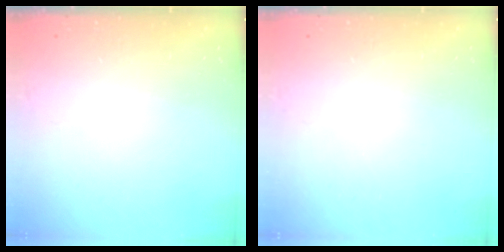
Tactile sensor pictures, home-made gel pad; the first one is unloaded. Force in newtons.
{"total": 0.0}